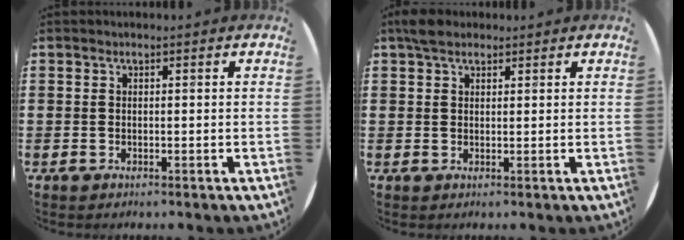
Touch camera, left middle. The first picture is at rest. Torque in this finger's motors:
{"motor_torque": [0.16, -0.49, -0.19, -0.07]}